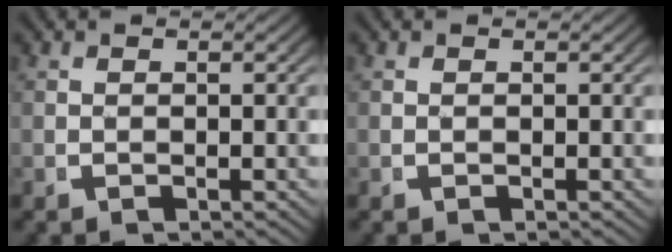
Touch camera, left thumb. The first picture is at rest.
{"total": 0.0}